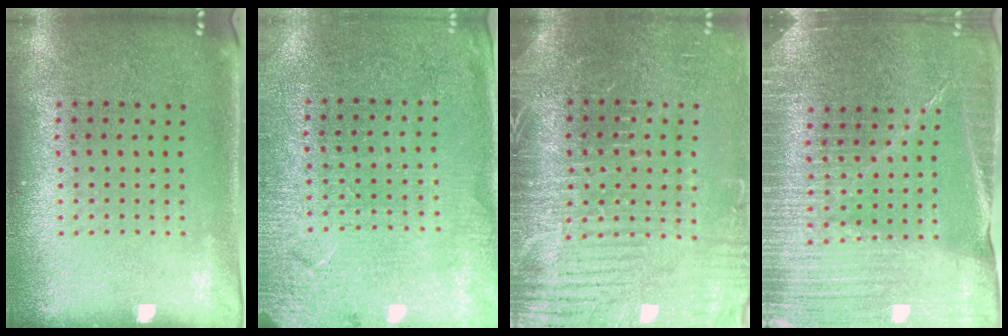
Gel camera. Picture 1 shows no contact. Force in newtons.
{"total": 2.7, "press": 2.7, "slide": 0.1}
{"total": 4.0, "press": 3.8, "slide": 1.3}
{"total": 4.3, "press": 4.0, "slide": 1.7}